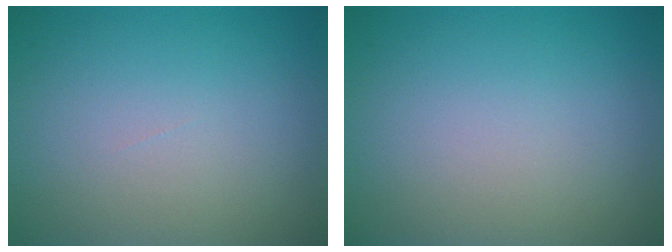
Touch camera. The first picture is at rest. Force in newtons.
{"total": 0.0}